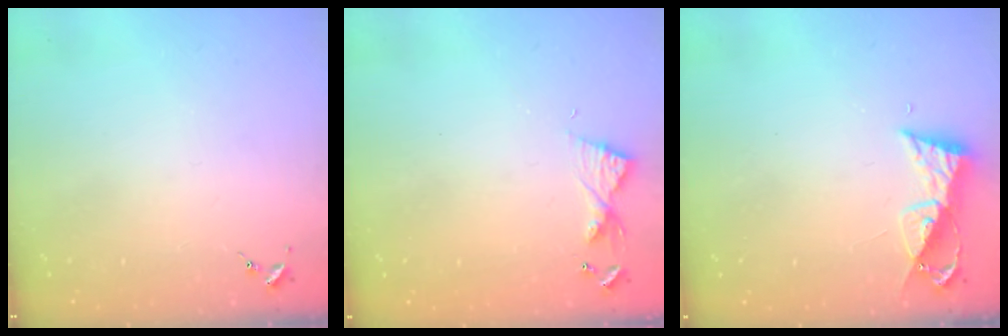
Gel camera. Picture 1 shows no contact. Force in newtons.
{"total": 6.7, "press": 6.6, "slide": 0.6}
{"total": 7.7, "press": 7.7, "slide": 0.4}